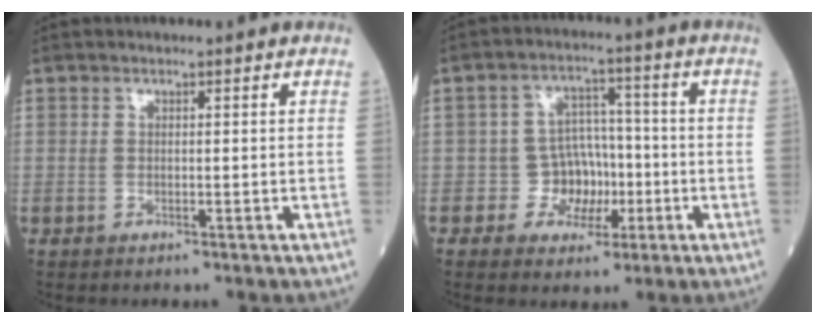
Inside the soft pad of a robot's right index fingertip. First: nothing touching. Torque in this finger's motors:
{"motor_torque": [0.32, 0.10, 0.07, 0.00]}